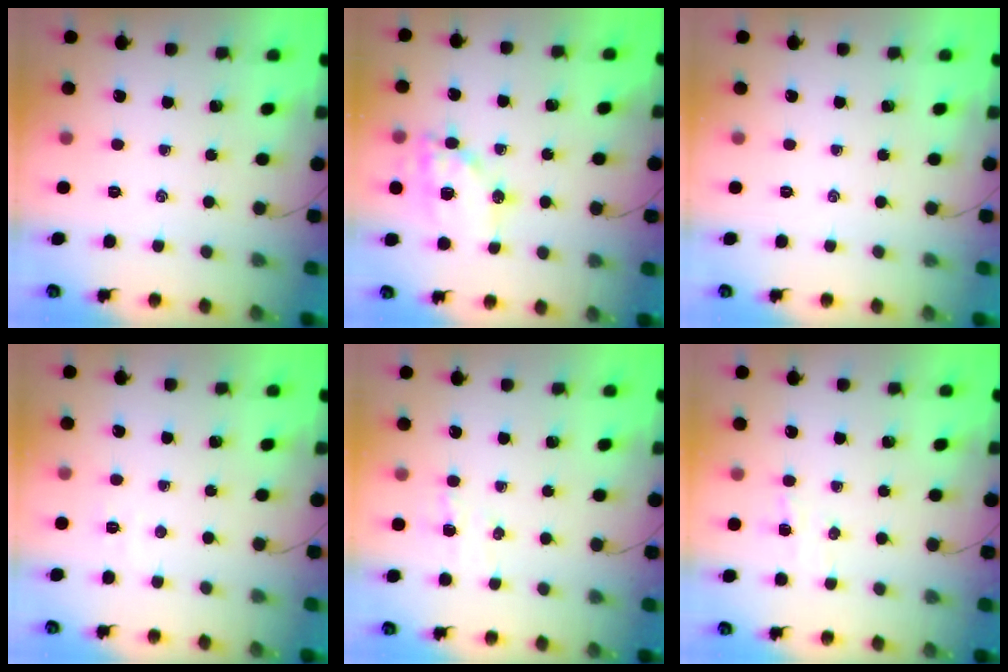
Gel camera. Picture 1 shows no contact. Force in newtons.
{"total": 15.0, "press": 14.7, "slide": 2.9}
{"total": 0.0}
{"total": 2.5, "press": 2.4, "slide": 0.7}
{"total": 4.3, "press": 4.2, "slide": 1.0}
{"total": 3.9, "press": 3.8, "slide": 0.8}